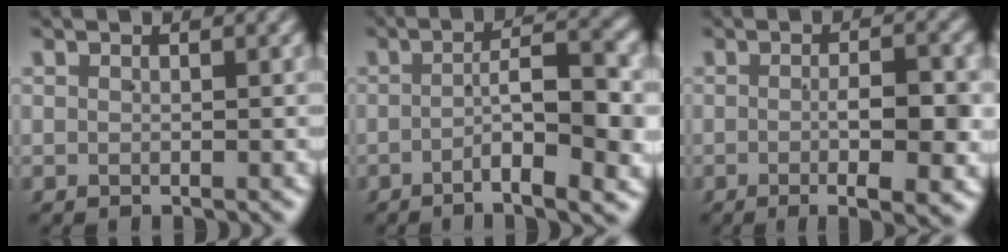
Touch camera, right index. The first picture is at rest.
{"total": 6.1, "force": [-2.7, 1.1, 5.4], "torque": [-0.077, -0.004, -0.038]}
{"total": 6.3, "force": [-1.7, 1.4, 5.9], "torque": [-0.078, -0.007, -0.025]}